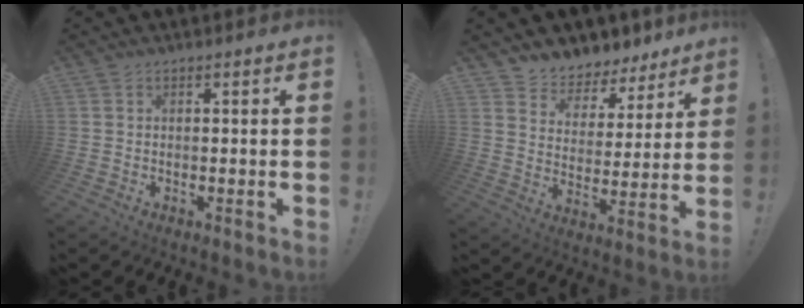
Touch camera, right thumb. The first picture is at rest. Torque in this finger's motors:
{"motor_torque": [0.09, 0.21, -0.24, 0.57, 0.00]}